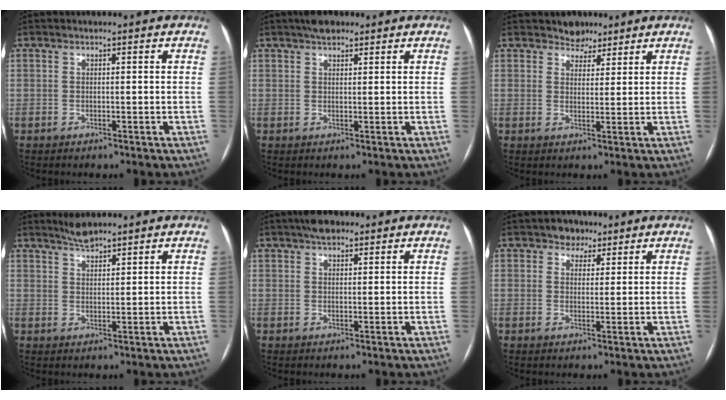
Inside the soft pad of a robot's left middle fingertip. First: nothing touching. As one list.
[{"total": 3.1, "force": [2.4, 1.2, 1.5], "torque": [-0.027, 0.013, 0.038]}, {"total": 3.3, "force": [2.8, 1.9, 0.2], "torque": [0.001, 0.001, 0.042]}, {"total": 3.1, "force": [2.8, 0.2, 1.1], "torque": [-0.023, 0.003, 0.054]}, {"total": 3.6, "force": [2.7, 1.4, 1.9], "torque": [-0.036, 0.015, 0.046]}, {"total": 3.1, "force": [2.1, 2.2, 0.6], "torque": [-0.006, 0.004, 0.028]}]